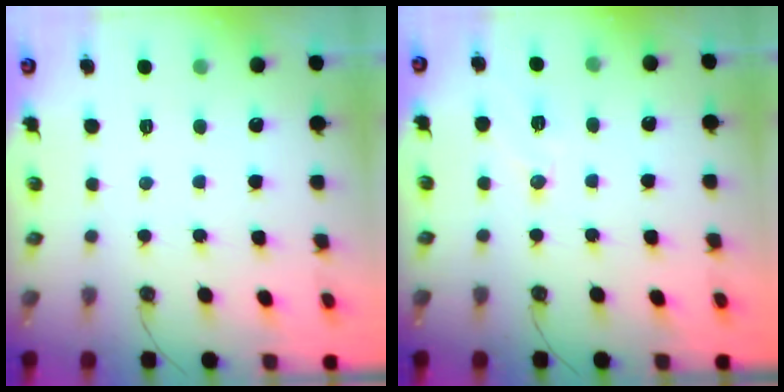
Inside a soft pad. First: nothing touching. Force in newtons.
{"total": 7.6, "press": 7.5, "slide": 1.0}